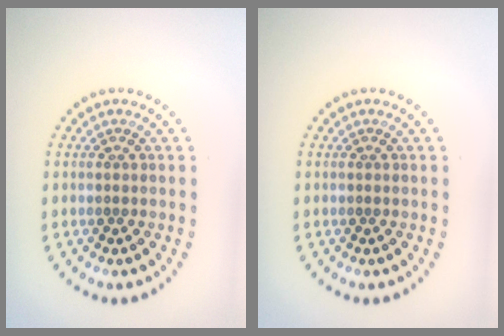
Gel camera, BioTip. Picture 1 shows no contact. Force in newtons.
{"total": 0.0}